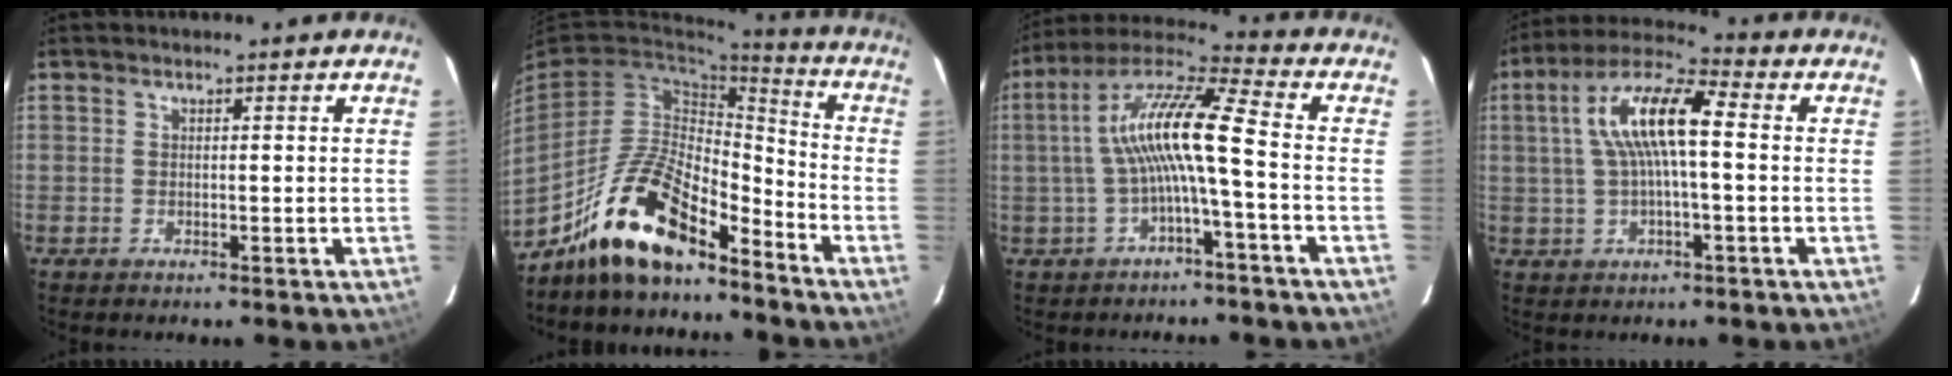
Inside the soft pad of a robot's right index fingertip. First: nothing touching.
{"total": 16.0, "force": [-11.9, 5.4, 9.2], "torque": [-0.187, 0.009, -0.219]}
{"total": 12.0, "force": [-1.6, 0.8, 11.9], "torque": [-0.241, 0.021, -0.030]}
{"total": 12.0, "force": [1.2, 3.0, 11.5], "torque": [-0.221, 0.024, 0.017]}